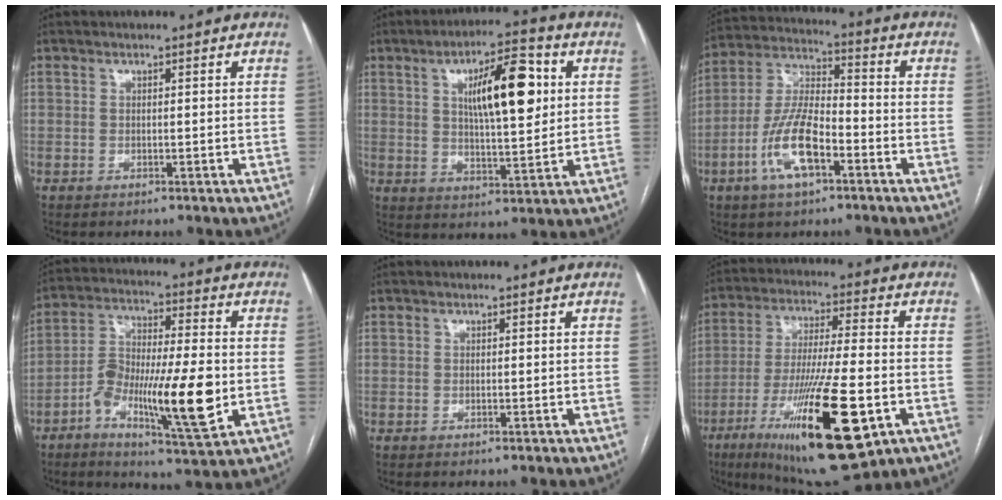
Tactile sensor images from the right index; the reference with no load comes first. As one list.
[{"total": 12.7, "force": [3.5, 3.5, 11.8], "torque": [-0.189, 0.013, 0.056]}, {"total": 11.8, "force": [-4.8, 4.0, 10.0], "torque": [-0.212, 0.009, -0.090]}, {"total": 14.8, "force": [-3.9, 2.5, 14.0], "torque": [-0.262, -0.002, -0.066]}, {"total": 0.0}, {"total": 21.5, "force": [-8.6, 3.2, 19.5], "torque": [-0.338, -0.040, -0.136]}]